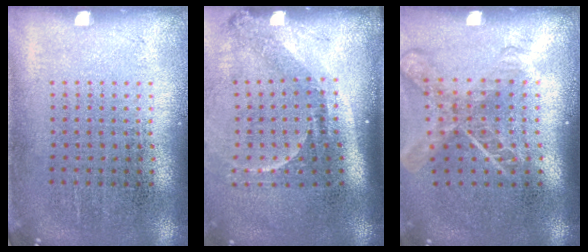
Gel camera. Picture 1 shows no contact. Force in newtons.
{"total": 2.3, "press": 1.5, "slide": 1.7}
{"total": 1.8, "press": 1.4, "slide": 1.2}